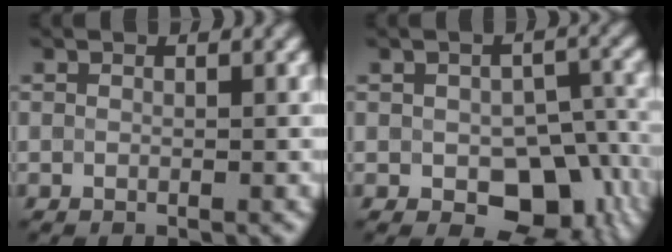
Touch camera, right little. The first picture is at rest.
{"total": 7.1, "force": [-2.7, 4.2, 5.1], "torque": [-0.078, -0.020, -0.017]}